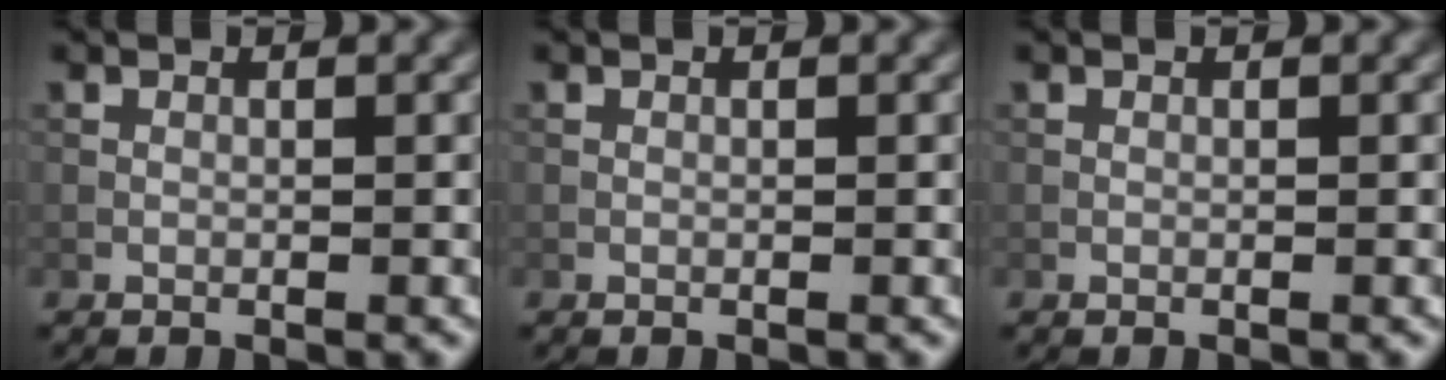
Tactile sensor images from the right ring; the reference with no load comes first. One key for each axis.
{"total": 0.0}
{"total": 0.0}